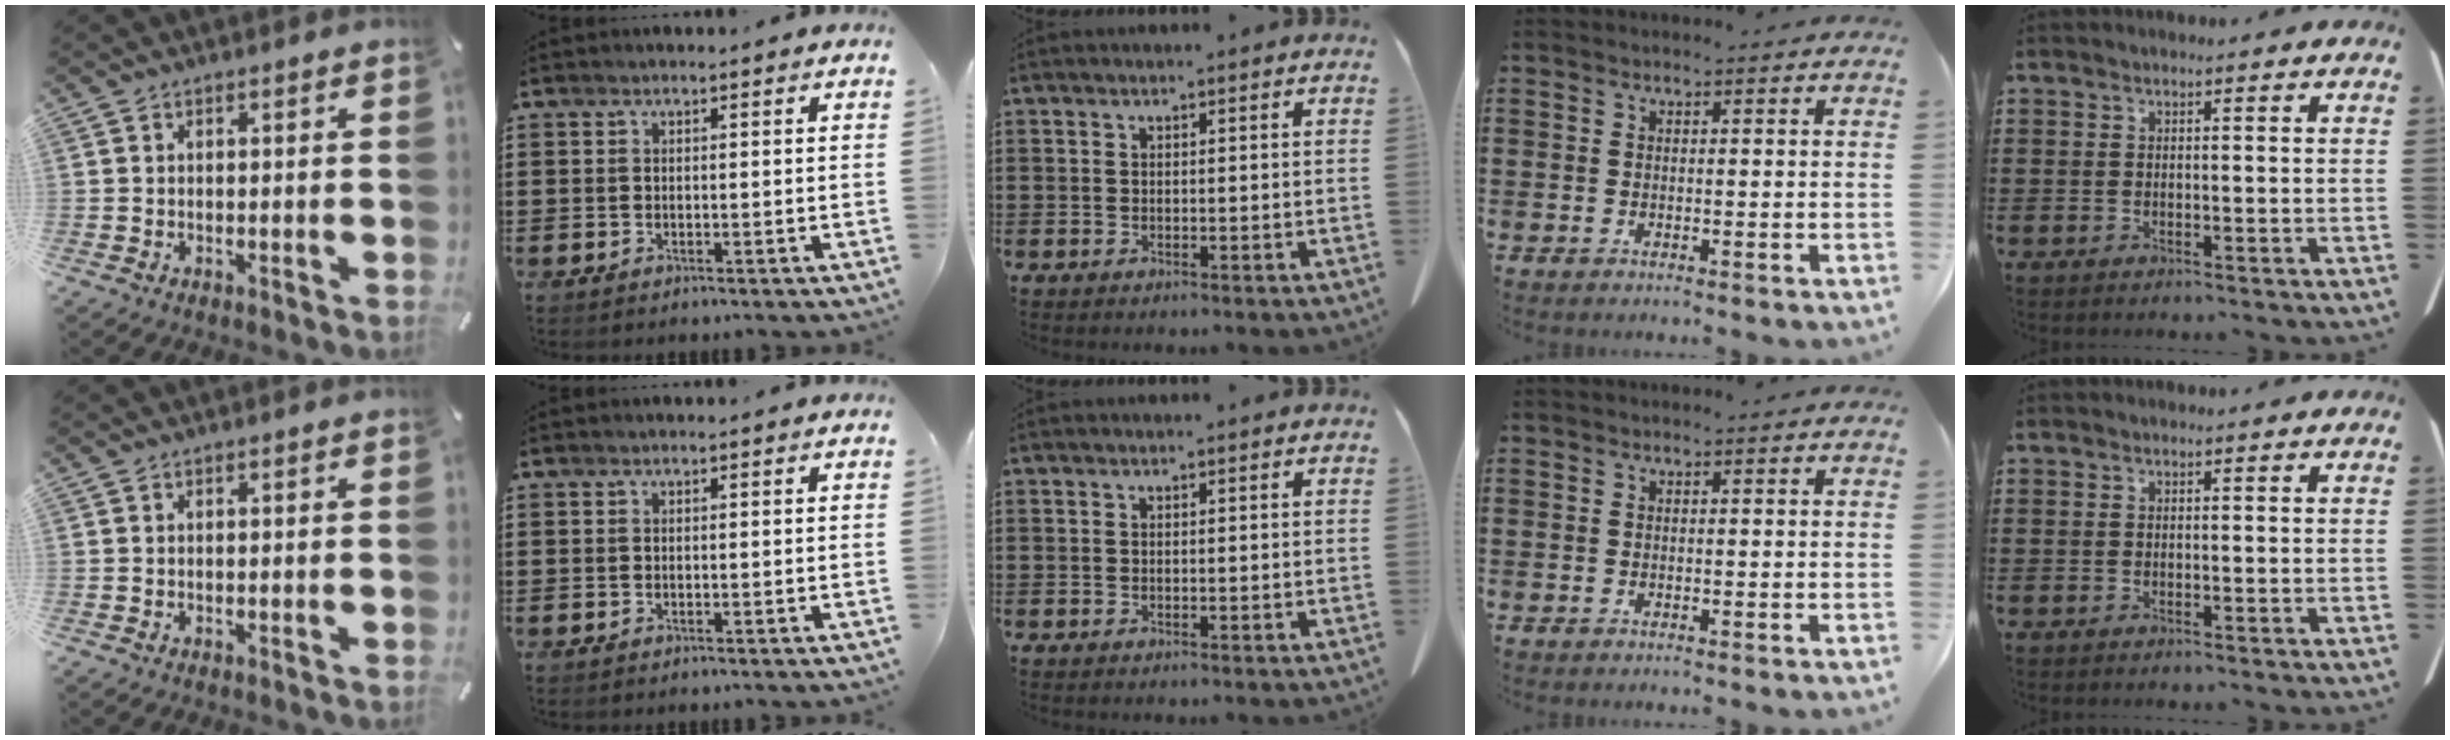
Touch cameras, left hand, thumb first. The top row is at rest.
{}